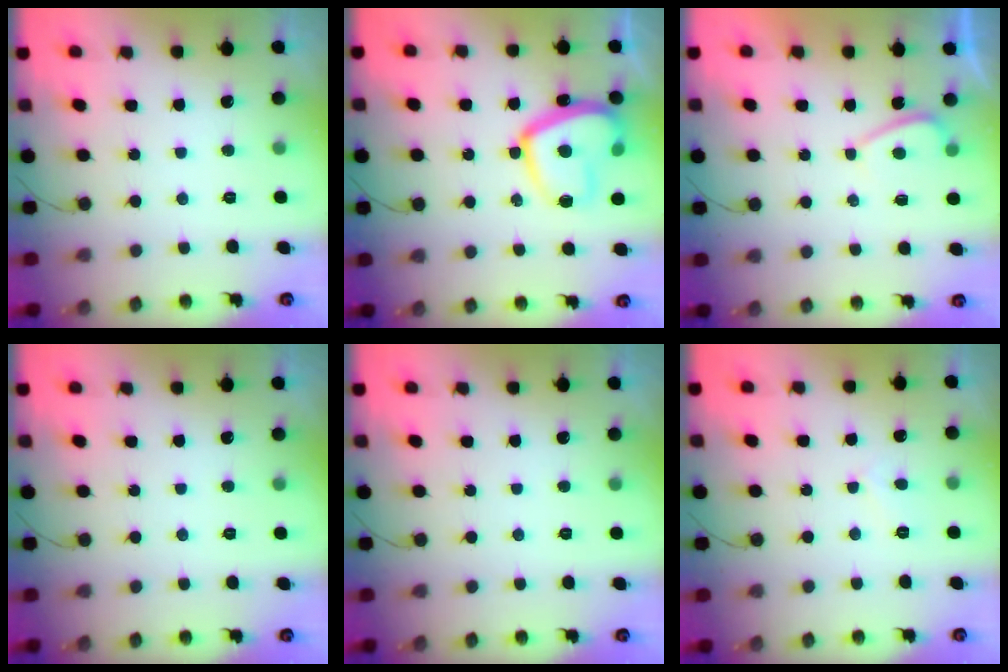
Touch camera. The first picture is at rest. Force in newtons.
{"total": 16.0, "press": 15.9, "slide": 1.4}
{"total": 2.0, "press": 1.9, "slide": 0.7}
{"total": 0.0}
{"total": 0.0}
{"total": 3.2, "press": 3.2, "slide": 0.4}